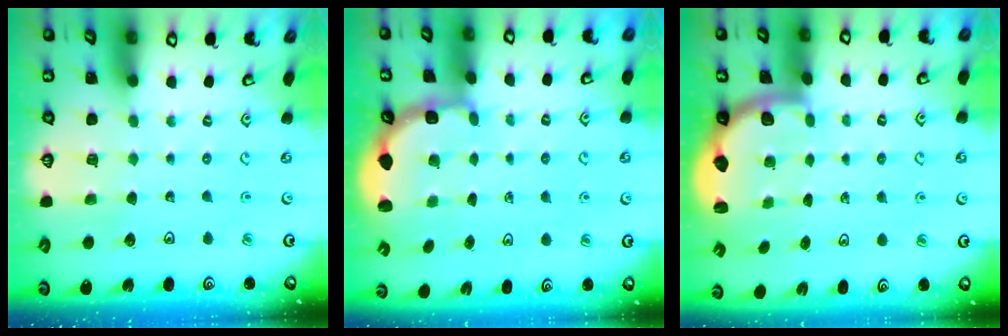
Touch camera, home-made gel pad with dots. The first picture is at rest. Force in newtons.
{"total": 3.0, "press": 2.6, "slide": 1.5}
{"total": 2.4, "press": 1.7, "slide": 1.6}